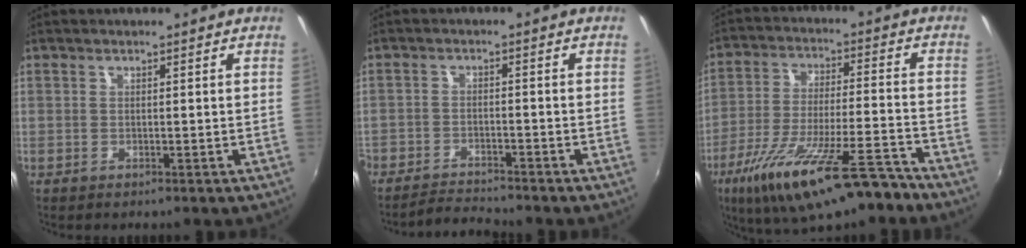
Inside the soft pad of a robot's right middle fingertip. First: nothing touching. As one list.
[{"total": 4.9, "force": [-4.8, 0.2, 0.6], "torque": [-0.036, -0.008, -0.088]}, {"total": 19.6, "force": [-13.6, 4.3, 13.5], "torque": [-0.254, -0.047, -0.224]}]